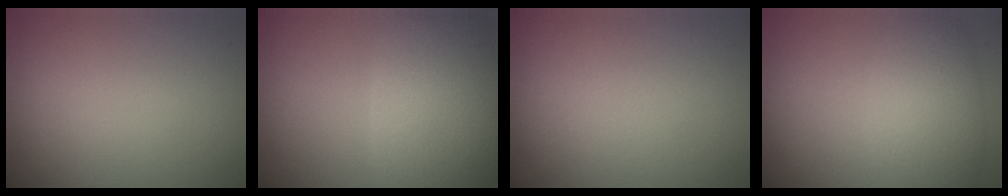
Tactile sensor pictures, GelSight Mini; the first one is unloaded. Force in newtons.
{"total": 9.4, "press": 9.3, "slide": 0.8}
{"total": 0.0}
{"total": 5.7, "press": 5.6, "slide": 0.6}